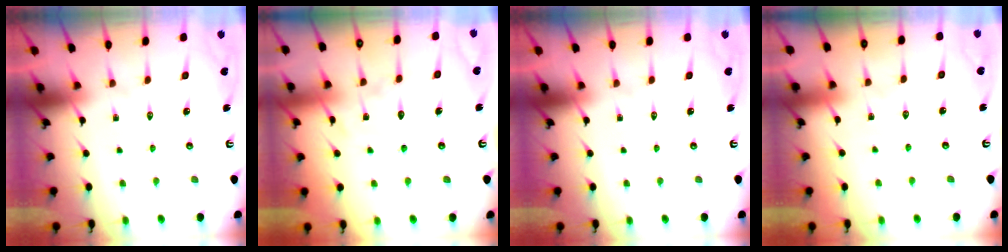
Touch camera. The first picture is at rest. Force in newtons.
{"total": 9.4, "press": 9.4, "slide": 0.9}
{"total": 0.0}
{"total": 2.1, "press": 2.1, "slide": 0.2}